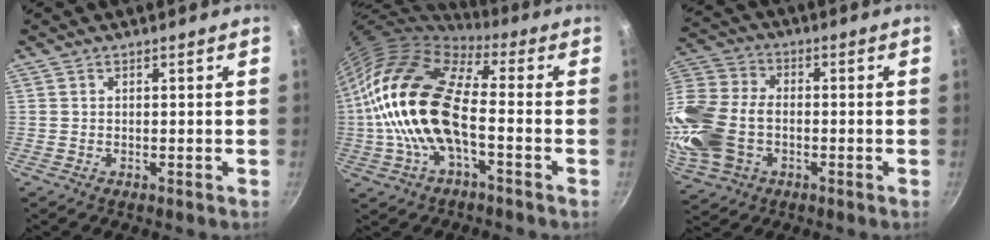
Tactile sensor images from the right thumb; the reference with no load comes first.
{"total": 19.2, "force": [-1.9, 9.0, 16.9], "torque": [-0.302, 0.027, -0.047]}
{"total": 19.0, "force": [-4.1, 13.7, 12.6], "torque": [-0.280, 0.025, -0.083]}